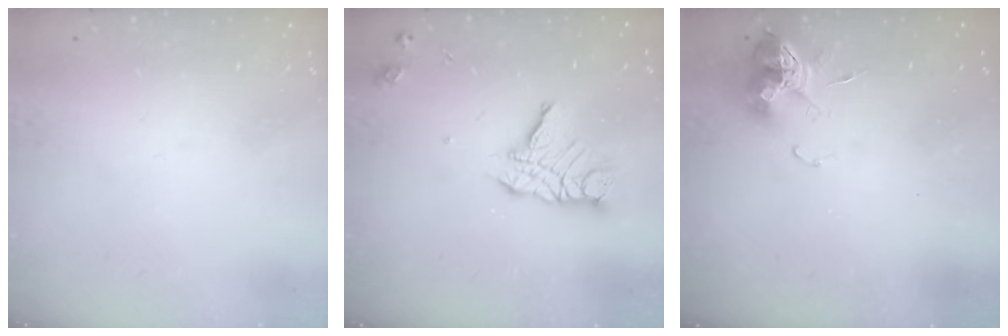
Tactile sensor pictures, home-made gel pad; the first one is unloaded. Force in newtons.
{"total": 10.6, "press": 10.6, "slide": 0.8}
{"total": 10.1, "press": 10.0, "slide": 0.5}